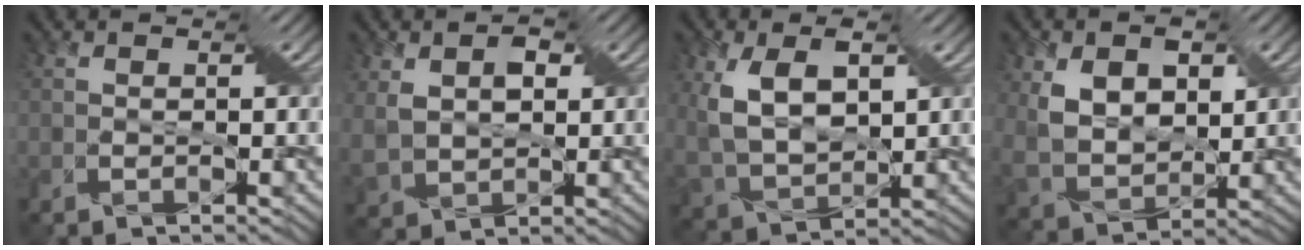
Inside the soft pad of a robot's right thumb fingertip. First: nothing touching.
{"total": 5.0, "force": [1.9, 3.2, 3.4], "torque": [-0.090, 0.001, 0.041]}
{"total": 9.3, "force": [3.1, 5.1, 7.2], "torque": [-0.174, 0.001, 0.056]}
{"total": 7.1, "force": [2.9, 4.5, 4.7], "torque": [-0.111, -0.004, 0.052]}